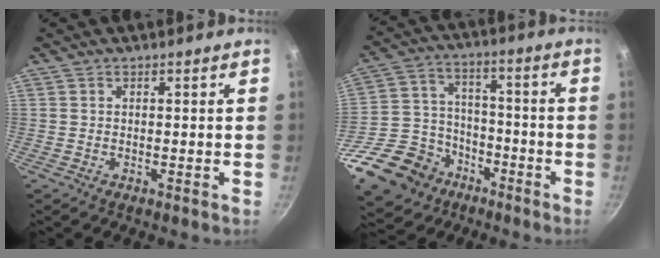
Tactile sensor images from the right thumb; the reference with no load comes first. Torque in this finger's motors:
{"motor_torque": [1.84, -0.29, 0.60, -0.41, 0.03]}